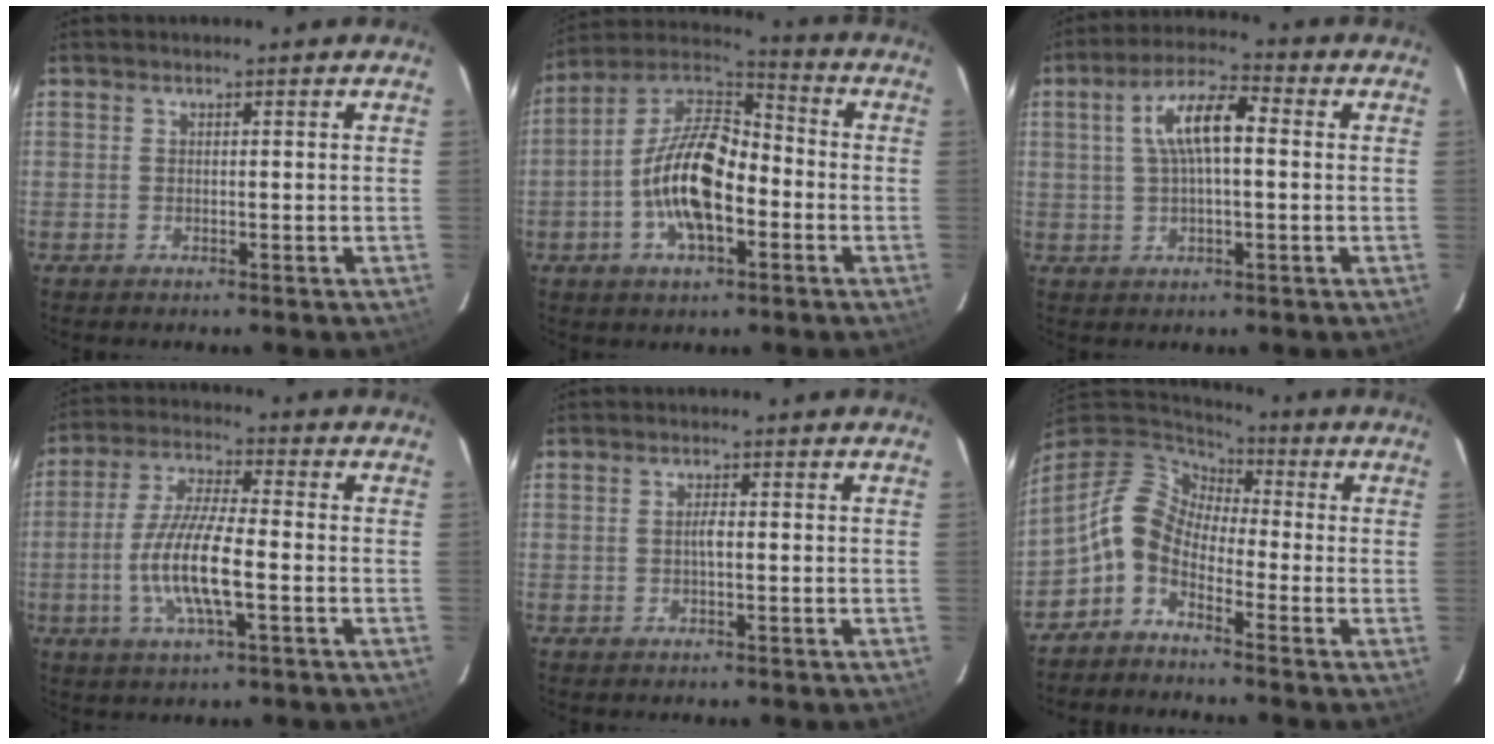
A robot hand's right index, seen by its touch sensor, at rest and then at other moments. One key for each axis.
{"total": 15.2, "fx": -4.3, "fy": 7.1, "fz": 12.7, "tx": -0.250, "ty": 0.009, "tz": -0.085}
{"total": 8.8, "fx": 1.2, "fy": 3.0, "fz": 8.2, "tx": -0.154, "ty": 0.021, "tz": 0.022}
{"total": 11.7, "fx": -3.0, "fy": 2.3, "fz": 11.1, "tx": -0.226, "ty": -0.003, "tz": -0.061}
{"total": 1.5, "fx": -0.2, "fy": 0.4, "fz": 1.4, "tx": -0.026, "ty": 0.003, "tz": -0.005}
{"total": 8.9, "fx": -3.4, "fy": 6.0, "fz": 5.6, "tx": -0.107, "ty": 0.018, "tz": -0.086}